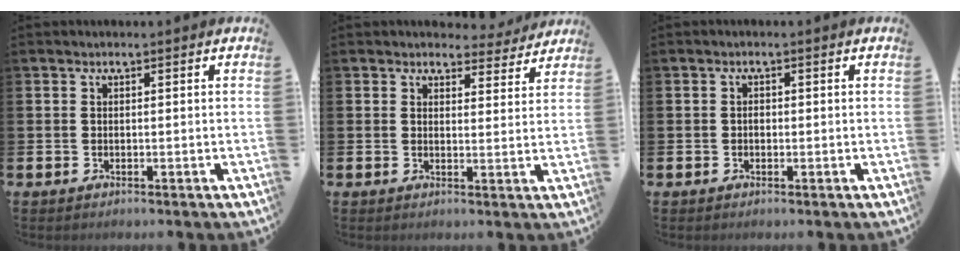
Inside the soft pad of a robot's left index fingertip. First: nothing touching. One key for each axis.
{"total": 3.5, "fx": 3.3, "fy": 1.2, "fz": 0.3, "tx": -0.001, "ty": -0.022, "tz": 0.055}
{"total": 0.9, "fx": -0.2, "fy": 0.6, "fz": 0.6, "tx": -0.009, "ty": 0.005, "tz": -0.005}